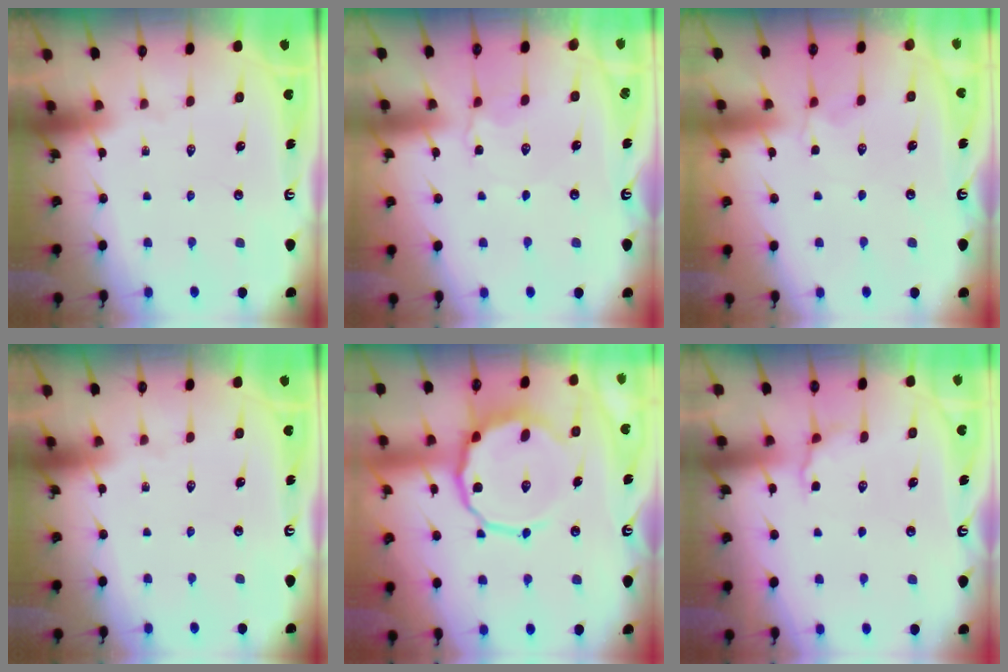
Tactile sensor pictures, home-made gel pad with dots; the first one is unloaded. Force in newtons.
{"total": 2.5, "press": 2.5, "slide": 0.2}
{"total": 1.9, "press": 1.9, "slide": 0.5}
{"total": 0.0}
{"total": 10.9, "press": 10.7, "slide": 2.3}
{"total": 4.8, "press": 4.5, "slide": 1.7}